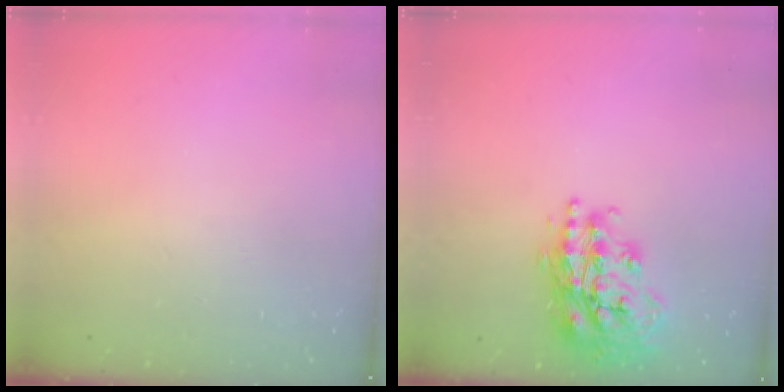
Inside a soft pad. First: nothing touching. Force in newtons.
{"total": 20.1, "press": 20.1, "slide": 1.4}